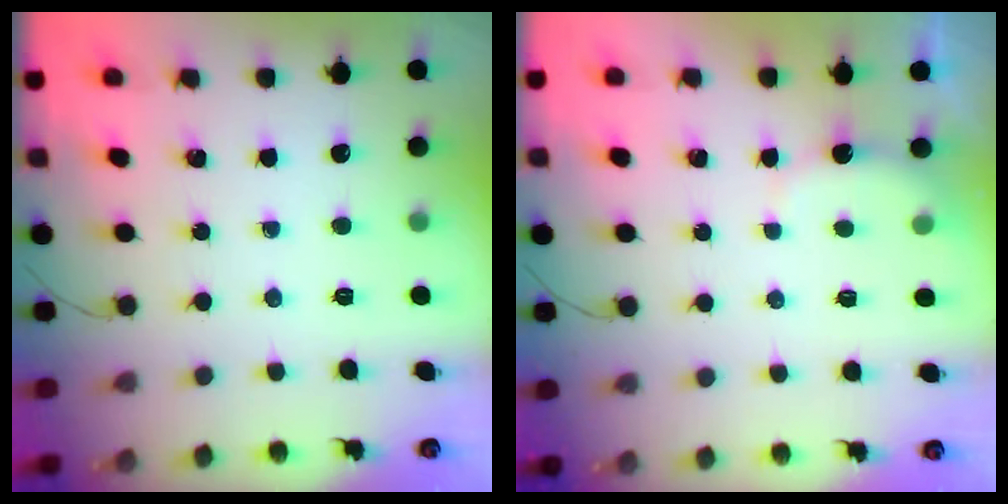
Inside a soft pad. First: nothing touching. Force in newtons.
{"total": 3.0, "press": 2.9, "slide": 0.7}